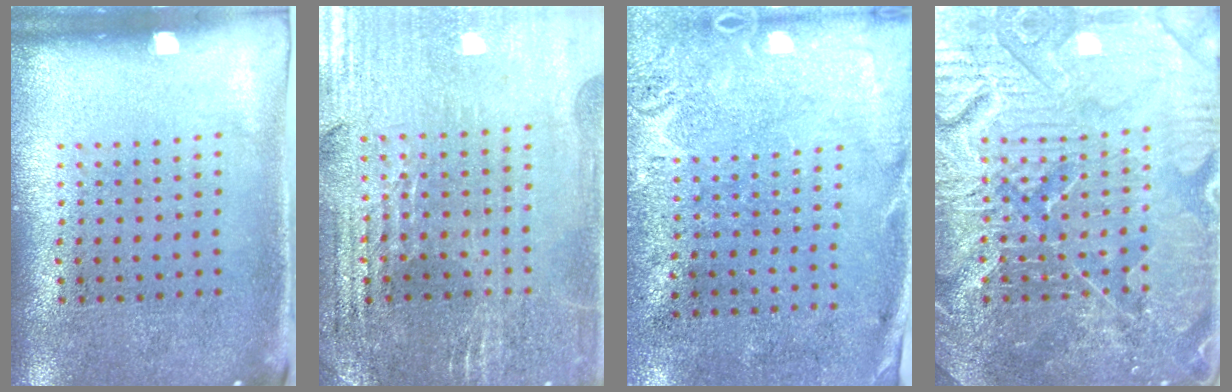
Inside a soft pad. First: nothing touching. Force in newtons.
{"total": 2.7, "press": 2.7, "slide": 0.5}
{"total": 2.8, "press": 2.2, "slide": 1.7}
{"total": 7.8, "press": 7.7, "slide": 1.0}